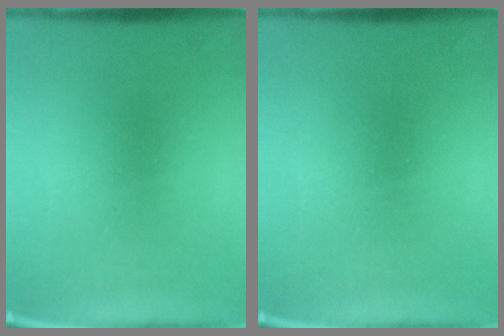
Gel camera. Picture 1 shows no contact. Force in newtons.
{"total": 0.0}